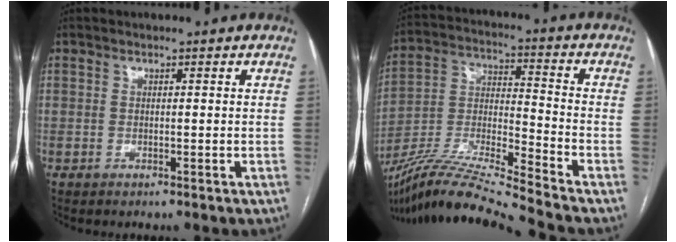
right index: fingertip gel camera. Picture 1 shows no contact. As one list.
[{"total": 16.3, "force": [-14.6, -2.2, 6.9], "torque": [-0.132, -0.003, -0.270]}]